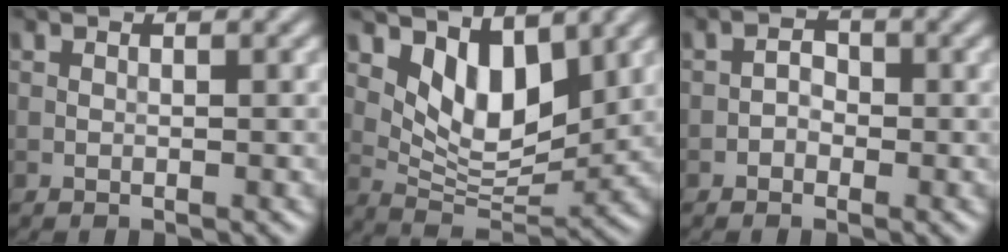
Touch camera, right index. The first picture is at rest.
{"total": 5.8, "force": [2.9, 3.0, 4.0], "torque": [-0.071, -0.020, 0.053]}
{"total": 1.3, "force": [-0.6, 1.0, 0.6], "torque": [-0.006, 0.004, -0.014]}